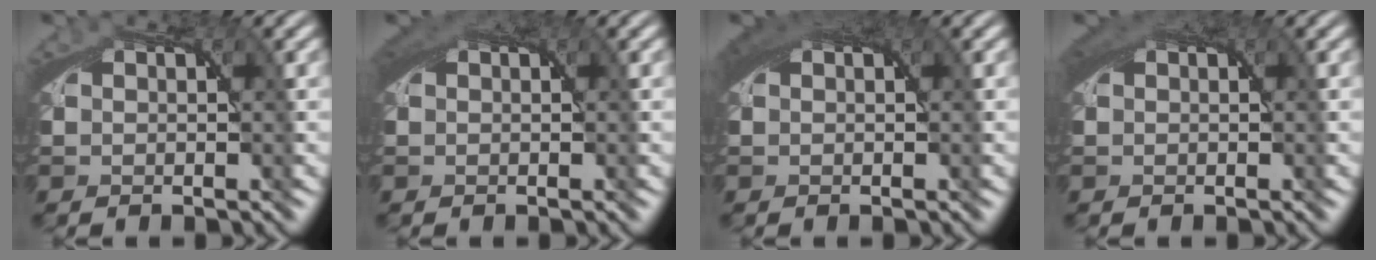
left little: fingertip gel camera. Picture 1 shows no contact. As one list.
[{"total": 1.9, "force": [0.7, 1.1, 1.4], "torque": [-0.028, -0.002, 0.011]}, {"total": 2.6, "force": [0.9, 1.3, 2.1], "torque": [-0.041, -0.002, 0.017]}, {"total": 2.0, "force": [0.7, 1.1, 1.5], "torque": [-0.032, -0.002, 0.012]}]